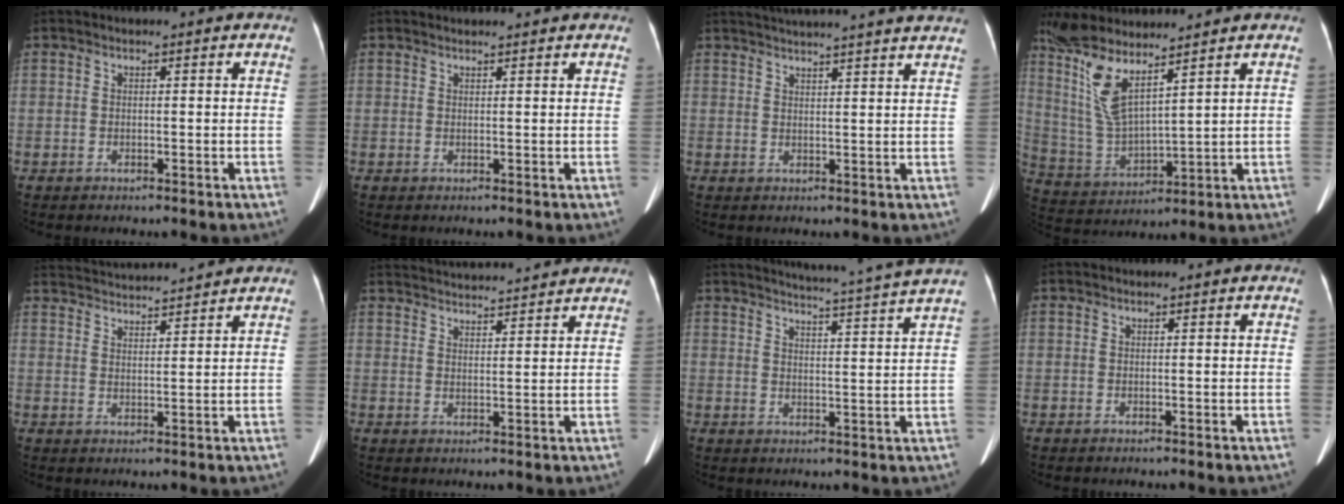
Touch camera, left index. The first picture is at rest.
{"total": 3.3, "force": [3.1, 0.2, 0.9], "torque": [-0.012, 0.008, 0.036]}
{"total": 18.4, "force": [17.0, -0.9, 6.9], "torque": [-0.107, -0.019, 0.214]}
{"total": 10.4, "force": [7.4, 1.7, 7.2], "torque": [-0.164, -0.004, 0.156]}
{"total": 11.9, "force": [11.4, -0.2, 3.4], "torque": [-0.068, 0.014, 0.176]}
{"total": 15.1, "force": [14.4, 1.1, 4.5], "torque": [-0.079, 0.024, 0.208]}
{"total": 12.4, "force": [11.3, -2.8, 4.3], "torque": [-0.069, -0.051, 0.138]}
{"total": 0.0}